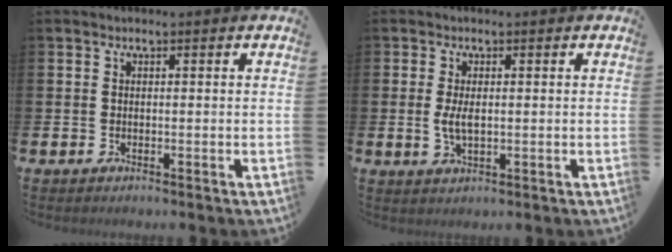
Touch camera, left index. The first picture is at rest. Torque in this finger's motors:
{"motor_torque": [0.92, -0.05, 0.43, 0.15]}